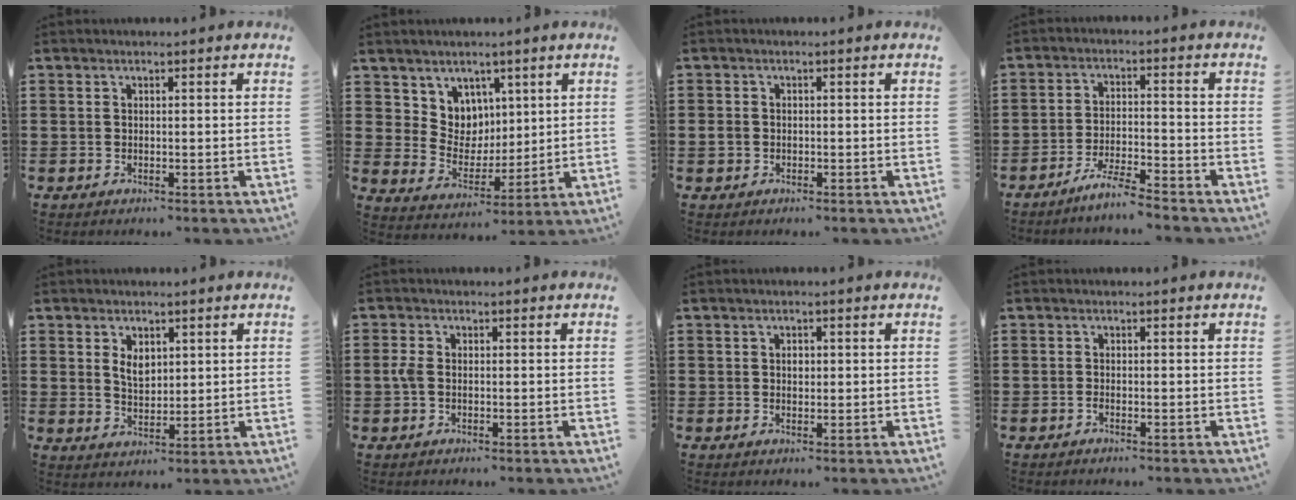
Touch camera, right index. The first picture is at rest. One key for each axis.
{"total": 6.5, "fx": 4.1, "fy": 5.0, "fz": -0.3, "tx": -0.037, "ty": -0.019, "tz": 0.081}
{"total": 1.6, "fx": -0.6, "fy": 1.2, "fz": 0.8, "tx": -0.027, "ty": -0.002, "tz": -0.014}
{"total": 5.0, "fx": -4.6, "fy": -0.3, "fz": 1.9, "tx": -0.048, "ty": -0.009, "tz": -0.091}
{"total": 3.6, "fx": 1.6, "fy": 2.3, "fz": 2.2, "tx": -0.043, "ty": 0.005, "tz": 0.026}
{"total": 2.1, "fx": -0.3, "fy": 1.3, "fz": 1.6, "tx": -0.049, "ty": -0.001, "tz": -0.011}
{"total": 1.0, "fx": 0.3, "fy": 0.7, "fz": 0.7, "tx": -0.015, "ty": 0.004, "tz": 0.004}
{"total": 0.7, "fx": -0.6, "fy": -0.1, "fz": 0.4, "tx": -0.010, "ty": -0.005, "tz": -0.011}